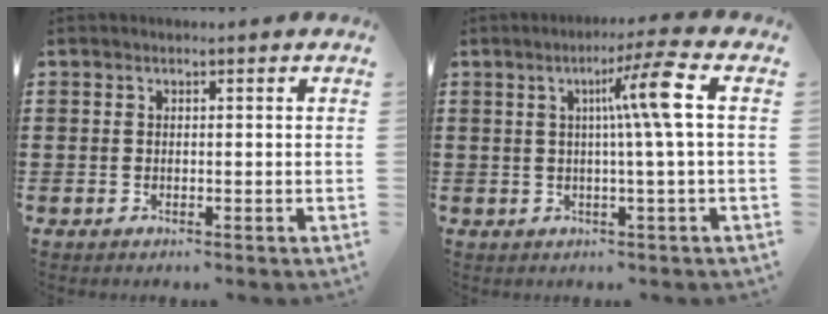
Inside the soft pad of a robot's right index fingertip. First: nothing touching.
{"total": 7.4, "force": [1.3, -1.1, 7.2], "torque": [-0.124, -0.008, 0.006]}